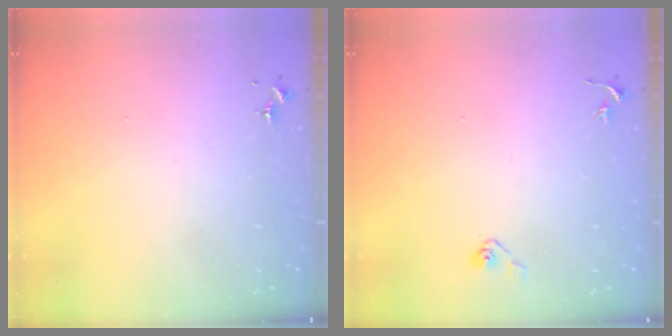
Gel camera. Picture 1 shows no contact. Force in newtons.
{"total": 3.7, "press": 3.4, "slide": 1.3}